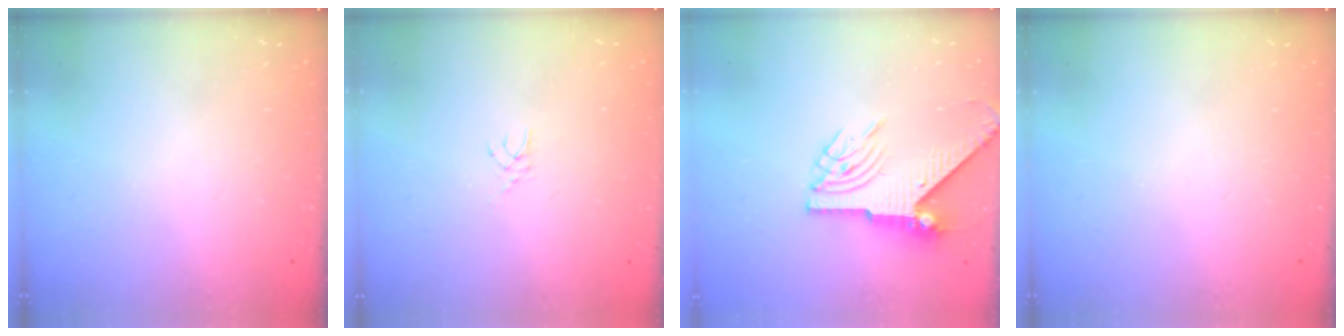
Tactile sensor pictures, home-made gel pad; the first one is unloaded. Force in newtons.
{"total": 2.1, "press": 2.1, "slide": 0.3}
{"total": 7.9, "press": 7.9, "slide": 1.0}
{"total": 0.0}